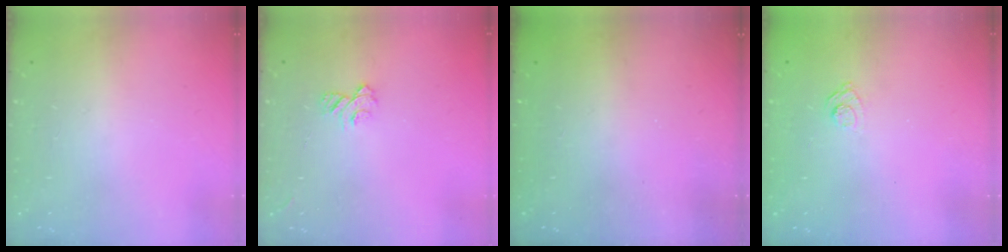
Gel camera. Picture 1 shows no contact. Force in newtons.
{"total": 5.3, "press": 5.3, "slide": 0.5}
{"total": 2.3, "press": 2.2, "slide": 0.8}
{"total": 3.1, "press": 2.8, "slide": 1.3}